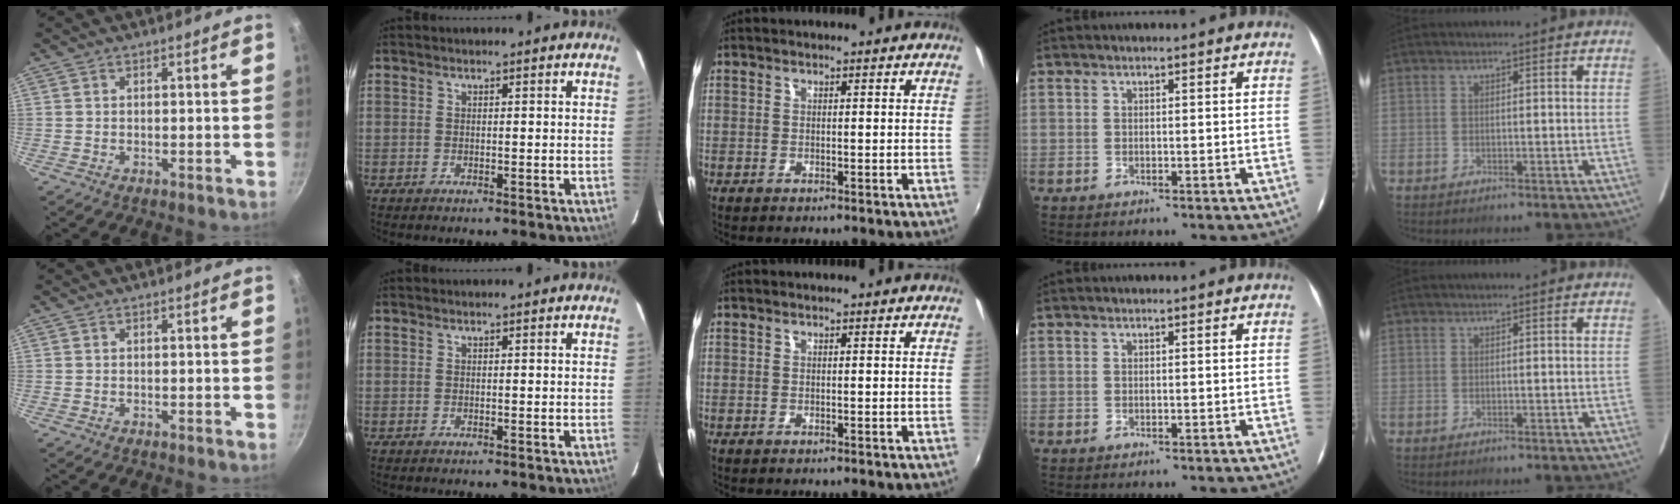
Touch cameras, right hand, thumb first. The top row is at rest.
{}